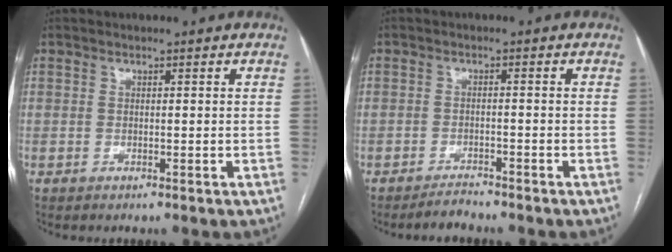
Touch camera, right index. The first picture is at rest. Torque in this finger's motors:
{"motor_torque": [-0.16, 0.06, -0.13, -0.07]}